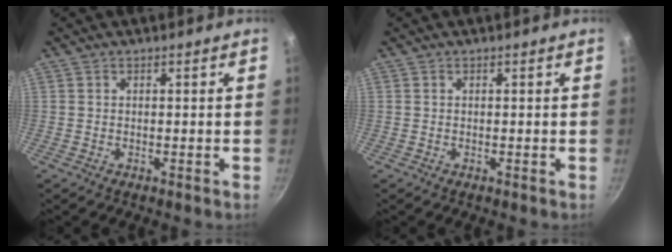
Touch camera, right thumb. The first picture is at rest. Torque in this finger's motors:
{"motor_torque": [-0.07, -0.07, 0.00, 0.00, 0.01]}